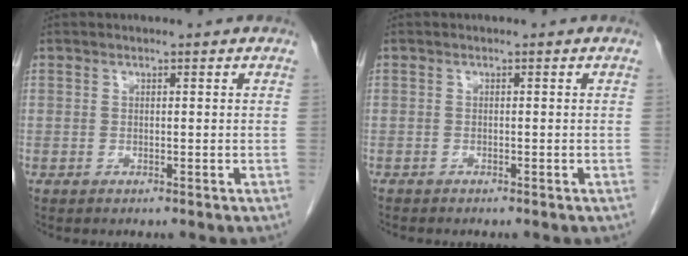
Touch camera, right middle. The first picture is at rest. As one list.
[{"total": 0.6, "force": [-0.6, 0.2, 0.0], "torque": [-0.003, -0.001, -0.012]}]